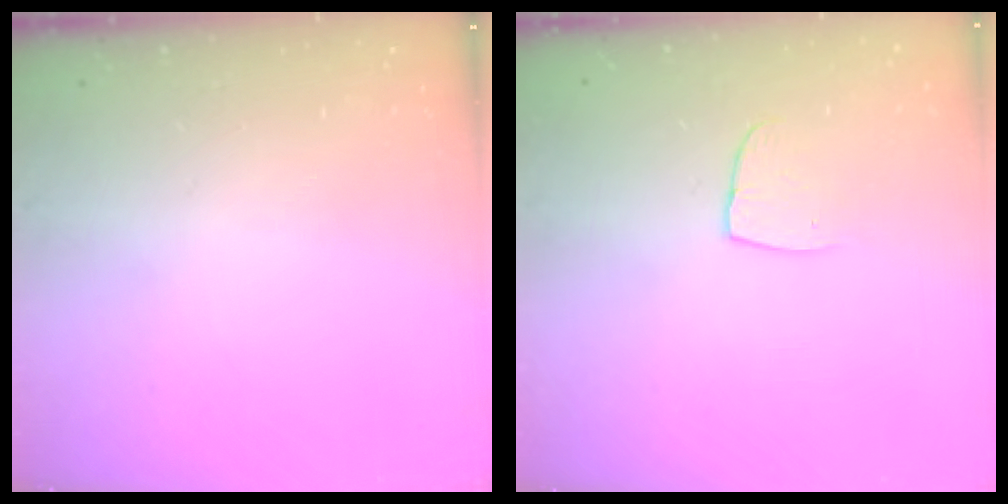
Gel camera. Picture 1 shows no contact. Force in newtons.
{"total": 6.4, "press": 6.4, "slide": 0.3}